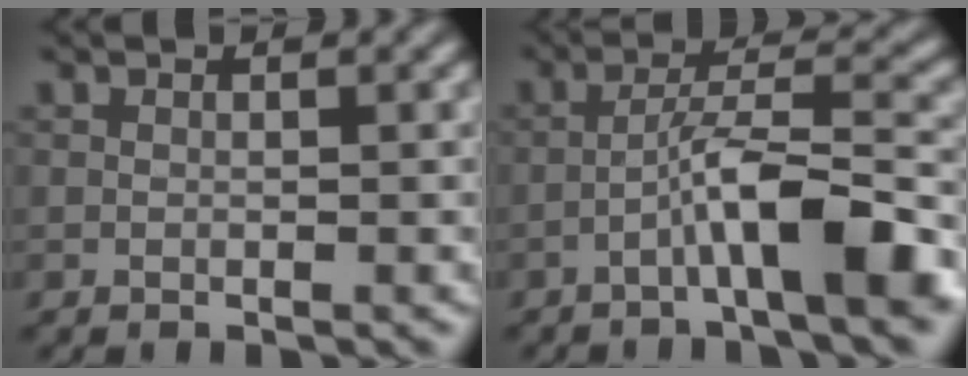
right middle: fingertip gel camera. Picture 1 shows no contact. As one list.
[{"total": 7.0, "force": [-3.6, 0.8, 5.9], "torque": [-0.111, 0.035, -0.055]}]